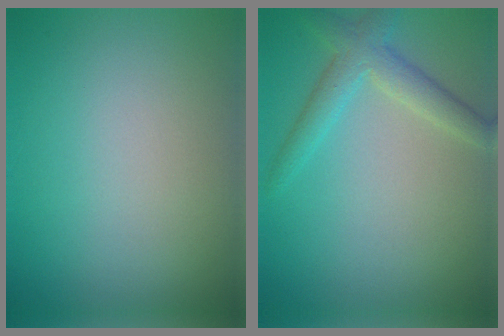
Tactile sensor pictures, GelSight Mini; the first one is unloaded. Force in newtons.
{"total": 3.2, "press": 3.2, "slide": 0.1}